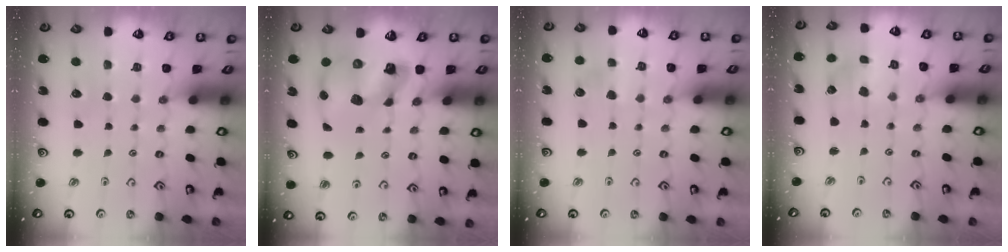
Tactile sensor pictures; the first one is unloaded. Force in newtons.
{"total": 12.8, "press": 12.7, "slide": 1.8}
{"total": 3.6, "press": 3.6, "slide": 0.3}
{"total": 2.3, "press": 2.3, "slide": 0.6}